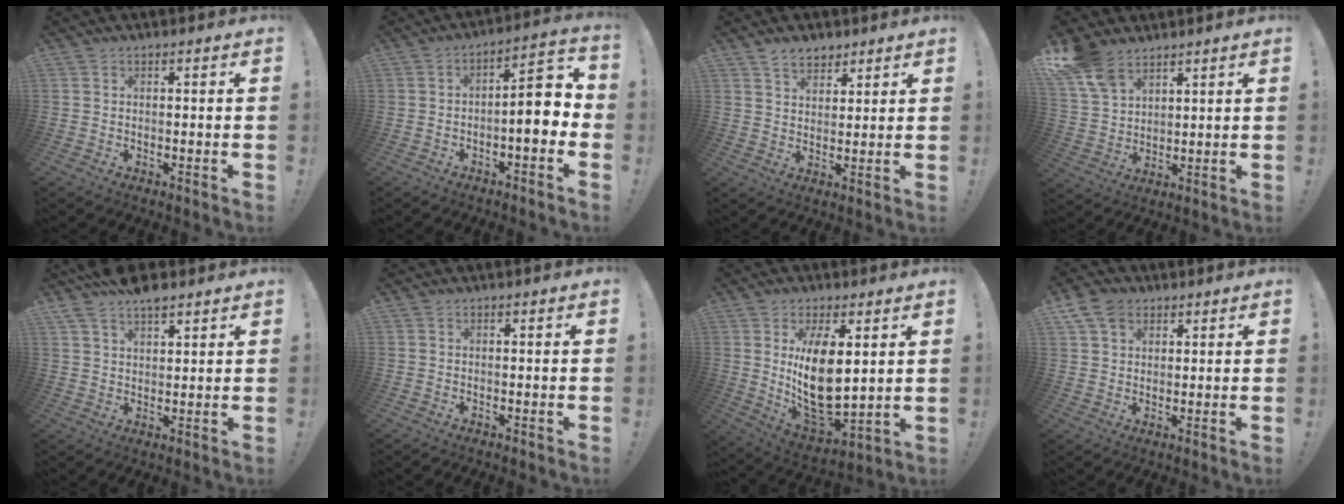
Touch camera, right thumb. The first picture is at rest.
{"total": 9.1, "force": [-2.1, 3.1, 8.3], "torque": [-0.108, 0.005, -0.039]}
{"total": 6.1, "force": [4.7, 3.5, 1.9], "torque": [-0.026, -0.025, 0.087]}
{"total": 10.5, "force": [7.6, 5.7, 4.4], "torque": [-0.089, -0.040, 0.152]}
{"total": 7.8, "force": [6.1, 3.0, 3.8], "torque": [-0.068, -0.029, 0.115]}
{"total": 0.0}
{"total": 15.7, "force": [4.3, 8.1, 12.8], "torque": [-0.242, -0.047, 0.080]}
{"total": 7.7, "force": [4.4, 5.5, 3.3], "torque": [-0.059, -0.014, 0.087]}